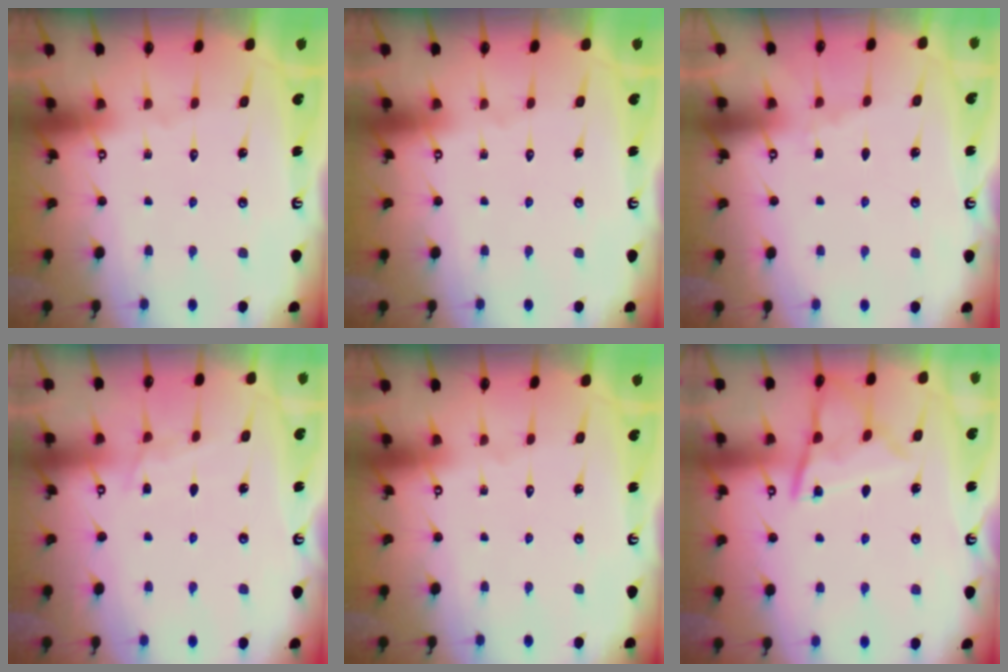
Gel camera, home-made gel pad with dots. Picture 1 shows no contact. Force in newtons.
{"total": 0.0}
{"total": 2.7, "press": 2.7, "slide": 0.4}
{"total": 5.6, "press": 5.5, "slide": 0.6}
{"total": 0.0}
{"total": 11.2, "press": 11.2, "slide": 1.1}